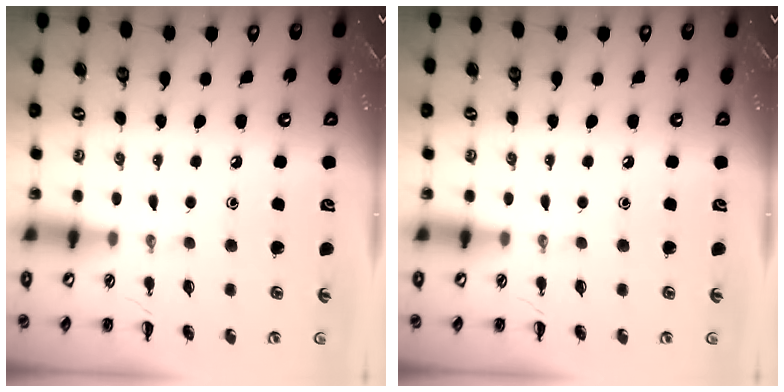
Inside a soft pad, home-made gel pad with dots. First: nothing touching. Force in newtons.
{"total": 0.0}